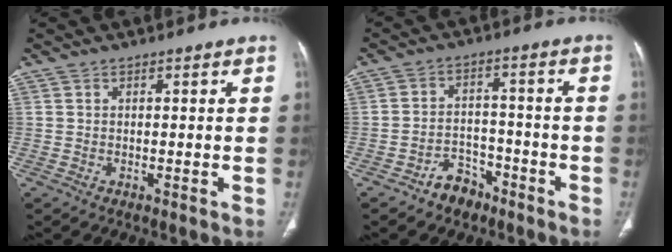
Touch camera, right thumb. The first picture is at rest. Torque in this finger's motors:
{"motor_torque": [-0.22, 0.16, -0.13, 0.01, 0.09]}